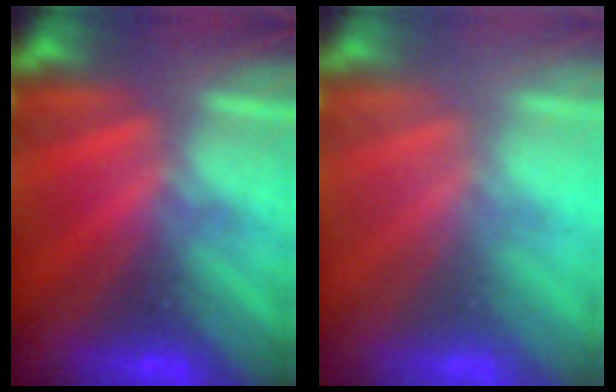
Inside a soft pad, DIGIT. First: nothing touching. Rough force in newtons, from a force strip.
{"total": 2.3}